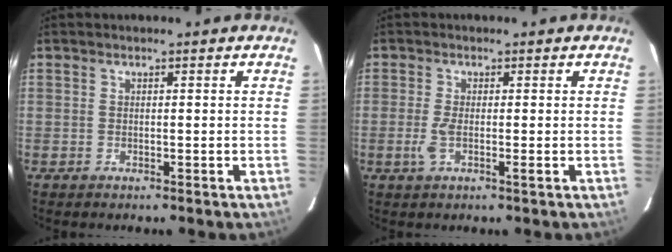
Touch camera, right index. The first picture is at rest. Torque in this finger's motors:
{"motor_torque": [0.27, 0.10, 0.34, 0.08]}